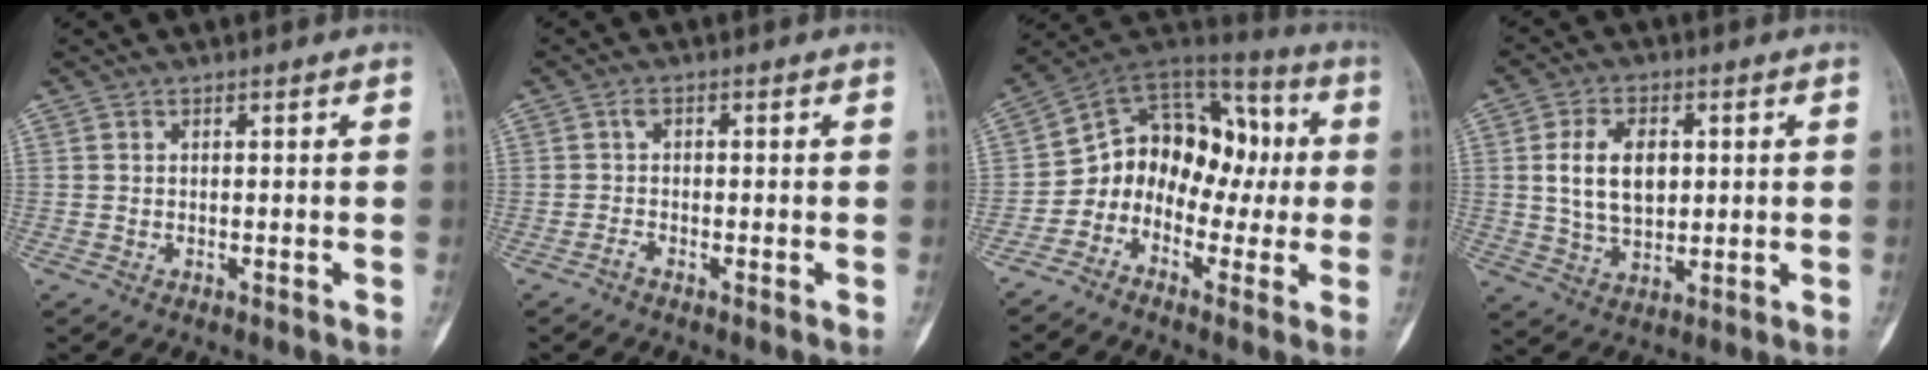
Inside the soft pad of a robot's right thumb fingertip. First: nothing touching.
{"total": 1.1, "force": [-0.6, 0.7, 0.7], "torque": [-0.008, 0.010, -0.017]}
{"total": 14.4, "force": [-2.1, 11.5, 8.4], "torque": [-0.073, 0.077, -0.050]}
{"total": 10.4, "force": [1.8, 6.6, 7.7], "torque": [-0.126, -0.006, 0.040]}